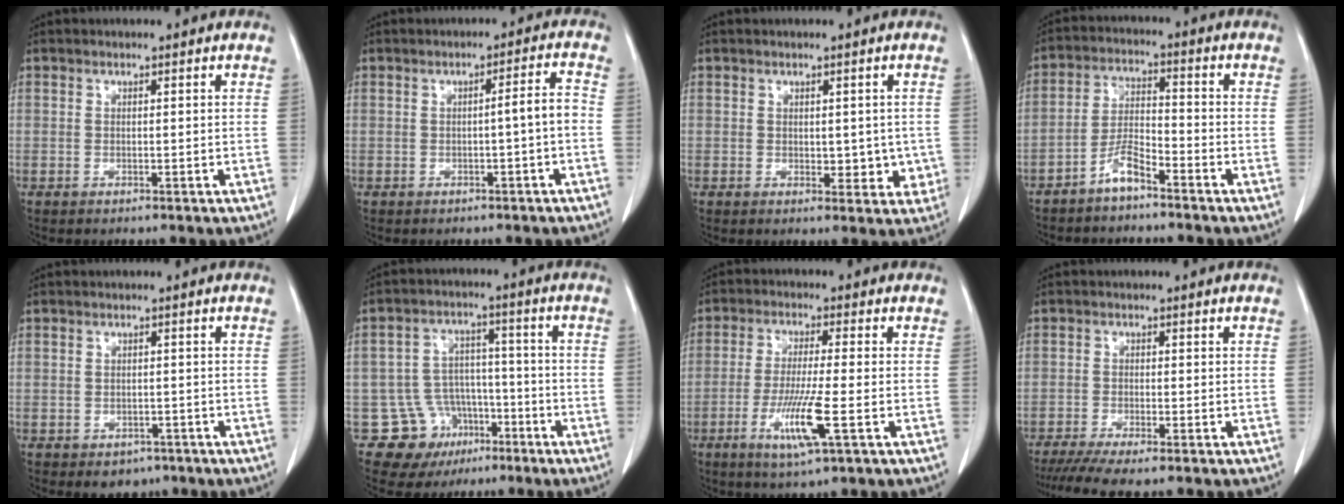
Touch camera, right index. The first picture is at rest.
{"total": 2.2, "force": [-0.9, -0.2, 2.0], "torque": [-0.027, 0.002, -0.015]}
{"total": 4.1, "force": [-0.3, 2.5, 3.2], "torque": [-0.026, -0.003, 0.001]}
{"total": 4.9, "force": [-3.8, 0.9, 3.0], "torque": [-0.063, 0.005, -0.072]}
{"total": 3.6, "force": [-2.5, 2.4, 1.0], "torque": [-0.004, 0.007, -0.024]}
{"total": 9.9, "force": [-4.9, 8.4, 1.3], "torque": [-0.017, 0.042, -0.062]}
{"total": 8.7, "force": [-3.2, -0.2, 8.1], "torque": [-0.158, -0.020, -0.060]}
{"total": 7.9, "force": [-6.7, 0.3, 4.3], "torque": [-0.059, -0.016, -0.107]}